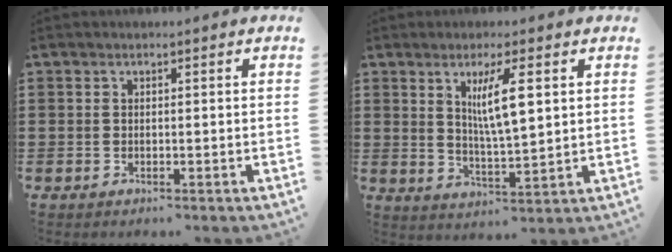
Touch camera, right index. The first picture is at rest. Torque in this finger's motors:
{"motor_torque": [0.50, 0.12, 0.56, 0.06]}